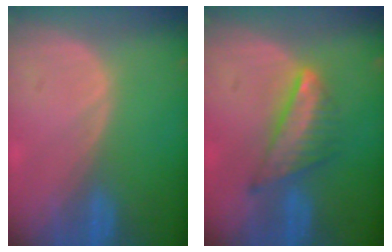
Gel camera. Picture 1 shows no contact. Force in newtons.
{"total": 7.3, "press": 6.3, "slide": 3.6}